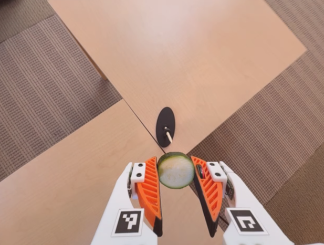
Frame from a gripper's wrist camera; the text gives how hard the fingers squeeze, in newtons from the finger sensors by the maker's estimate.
{"total": 11.5, "left": 10.9, "right": 12.0}